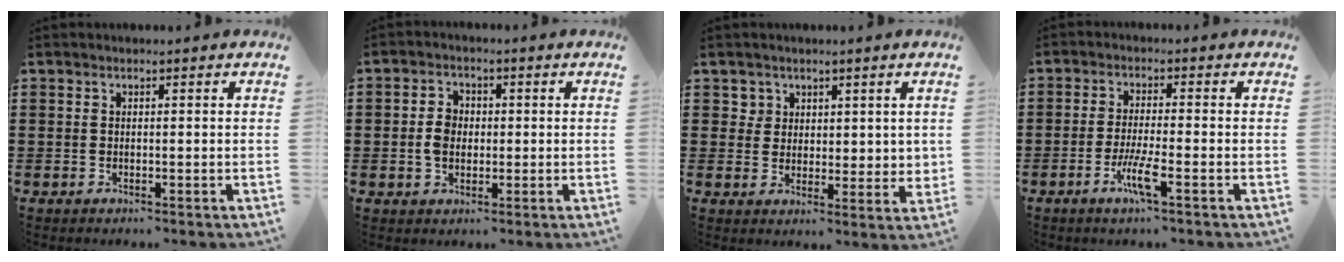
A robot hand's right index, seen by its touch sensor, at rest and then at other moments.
{"total": 3.9, "force": [-0.2, 2.9, 2.6], "torque": [-0.064, 0.008, -0.009]}
{"total": 4.4, "force": [2.5, 3.6, 0.5], "torque": [-0.021, 0.009, 0.046]}
{"total": 5.1, "force": [-2.6, 0.5, 4.4], "torque": [-0.086, -0.008, -0.047]}